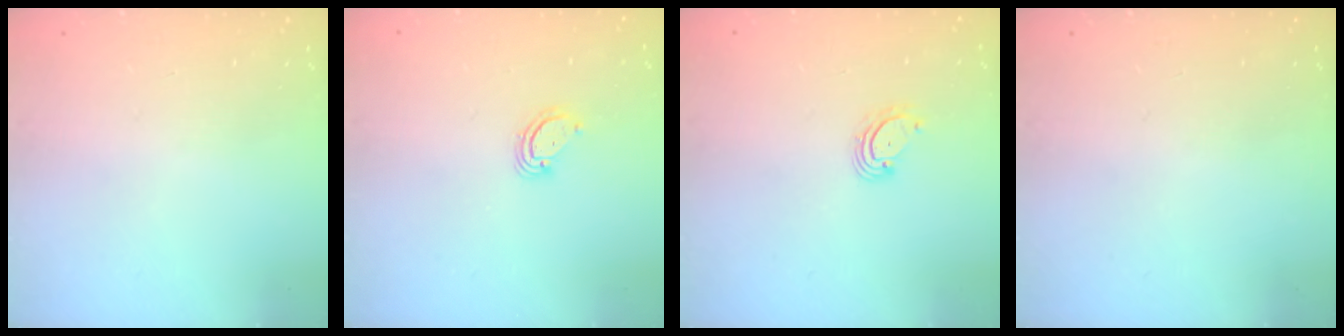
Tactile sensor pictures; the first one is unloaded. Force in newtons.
{"total": 3.1, "press": 3.1, "slide": 0.2}
{"total": 2.9, "press": 2.9, "slide": 0.4}
{"total": 0.0}